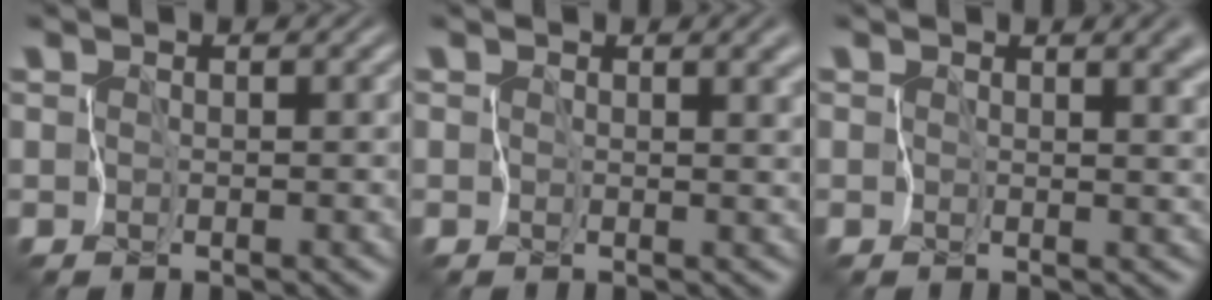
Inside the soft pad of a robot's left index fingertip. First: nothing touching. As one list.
[{"total": 2.7, "force": [0.8, 1.5, 2.1], "torque": [-0.017, -0.005, 0.016]}, {"total": 3.4, "force": [1.1, 1.8, 2.7], "torque": [-0.024, -0.004, 0.020]}]